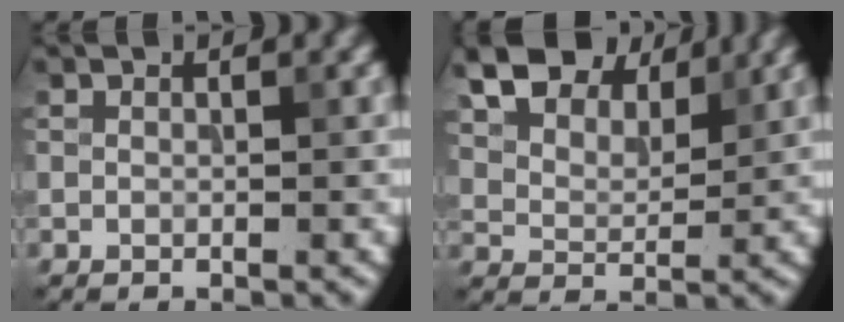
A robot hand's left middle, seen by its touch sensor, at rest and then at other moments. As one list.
[{"total": 7.9, "force": [5.8, 3.7, 3.7], "torque": [-0.082, 0.009, 0.097]}]